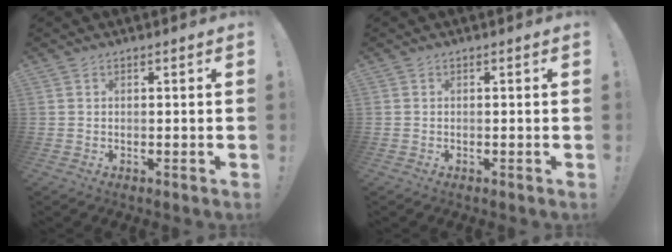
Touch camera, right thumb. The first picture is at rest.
{"total": 0.0}